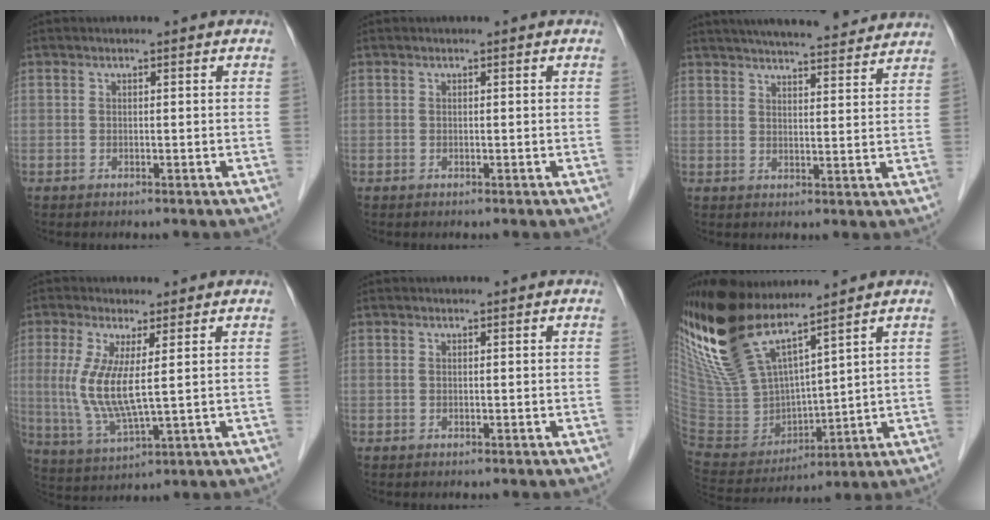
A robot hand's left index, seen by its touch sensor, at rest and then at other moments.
{"total": 0.0}
{"total": 18.3, "force": [16.6, 2.5, 7.3], "torque": [-0.106, 0.031, 0.220]}
{"total": 8.2, "force": [1.2, 1.1, 8.0], "torque": [-0.188, -0.014, 0.029]}
{"total": 0.0}
{"total": 20.3, "force": [15.4, 5.7, 12.0], "torque": [-0.268, 0.003, 0.308]}